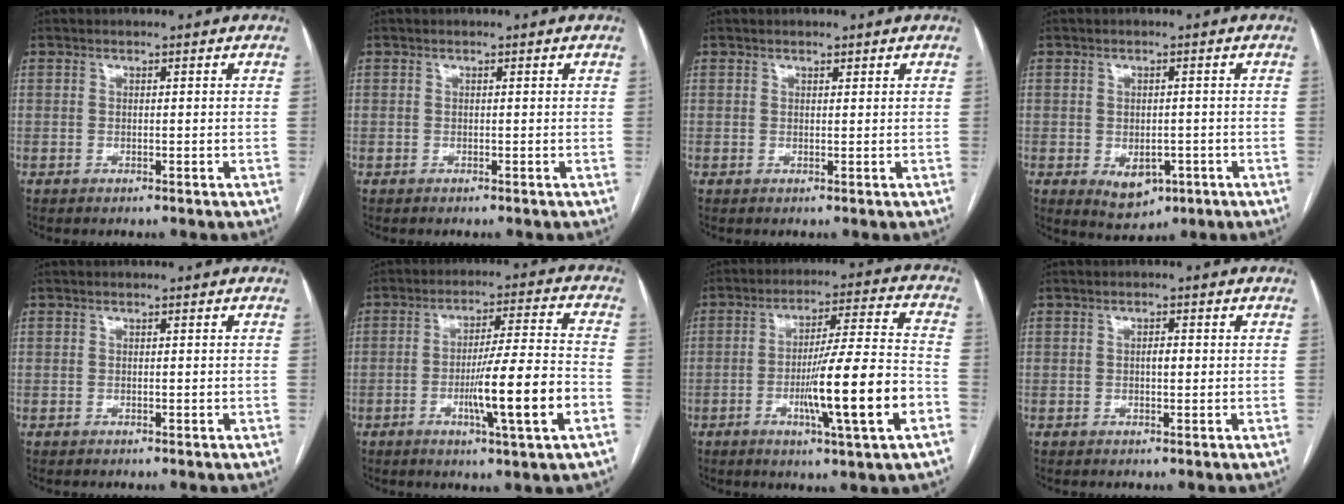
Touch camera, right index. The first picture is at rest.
{"total": 0.0}
{"total": 0.7, "force": [0.5, 0.3, 0.3], "torque": [-0.009, -0.001, 0.007]}
{"total": 5.3, "force": [-2.0, 3.5, 3.4], "torque": [-0.048, -0.003, -0.014]}
{"total": 0.0}
{"total": 12.7, "force": [-4.0, -0.3, 12.0], "torque": [-0.199, -0.006, -0.066]}
{"total": 15.2, "force": [-4.8, -0.1, 14.5], "torque": [-0.242, -0.007, -0.076]}
{"total": 1.6, "force": [0.1, 0.7, 1.4], "torque": [-0.024, 0.003, 0.001]}